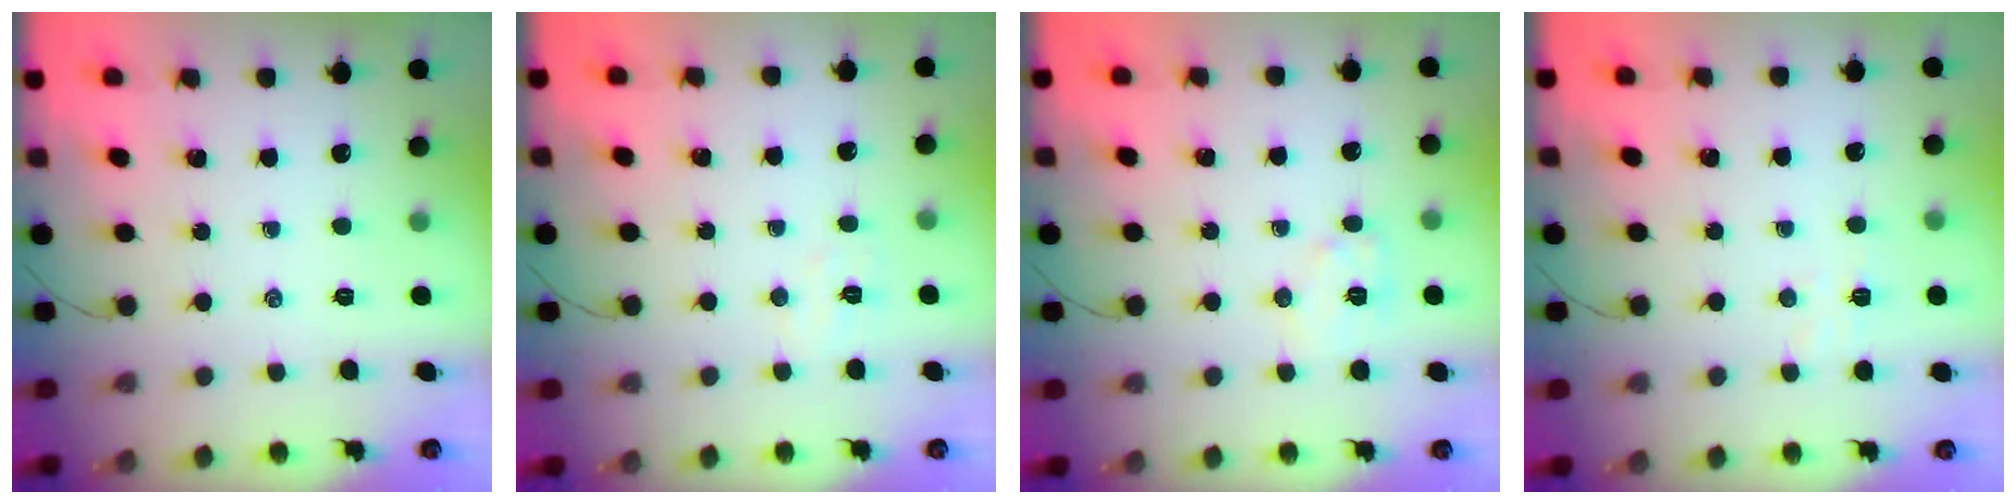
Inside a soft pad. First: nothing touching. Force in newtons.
{"total": 3.5, "press": 3.4, "slide": 0.8}
{"total": 6.8, "press": 6.8, "slide": 0.6}
{"total": 3.5, "press": 3.4, "slide": 0.8}